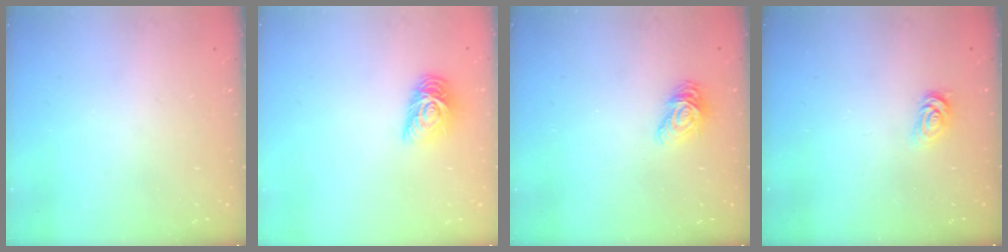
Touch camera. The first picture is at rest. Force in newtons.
{"total": 9.4, "press": 9.4, "slide": 0.6}
{"total": 9.4, "press": 9.4, "slide": 0.3}
{"total": 2.5, "press": 2.5, "slide": 0.4}